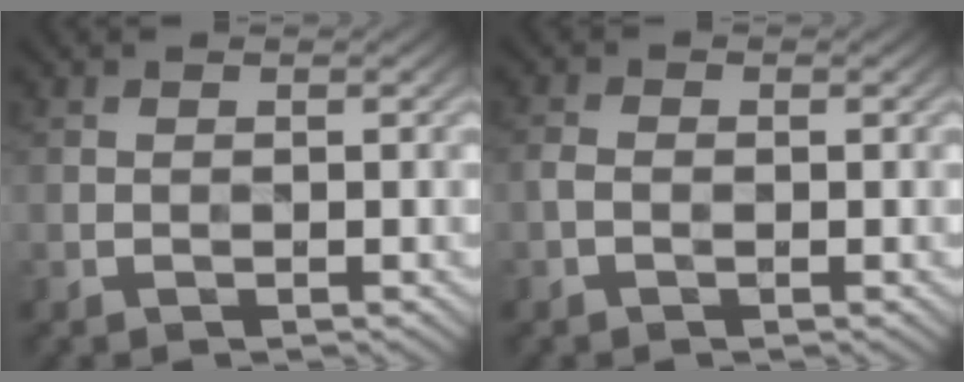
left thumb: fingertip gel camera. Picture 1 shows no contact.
{"total": 1.8, "force": [-0.9, 1.1, 1.1], "torque": [-0.029, 0.003, -0.020]}